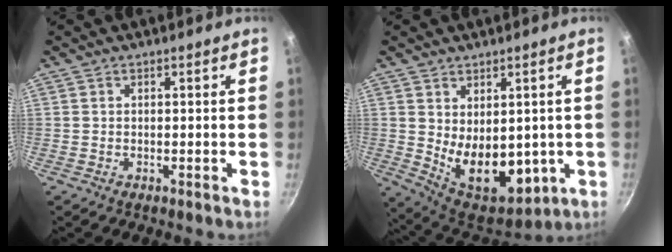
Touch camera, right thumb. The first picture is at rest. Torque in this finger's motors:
{"motor_torque": [-0.74, 1.47, 0.66, 0.66, 0.10]}